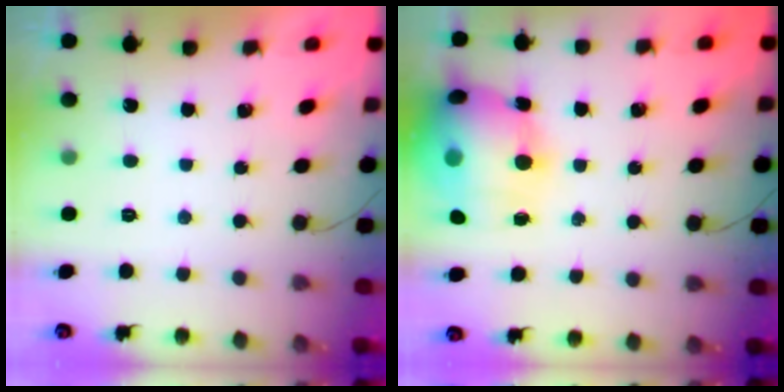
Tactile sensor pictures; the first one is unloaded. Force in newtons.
{"total": 20.1, "press": 19.8, "slide": 3.7}